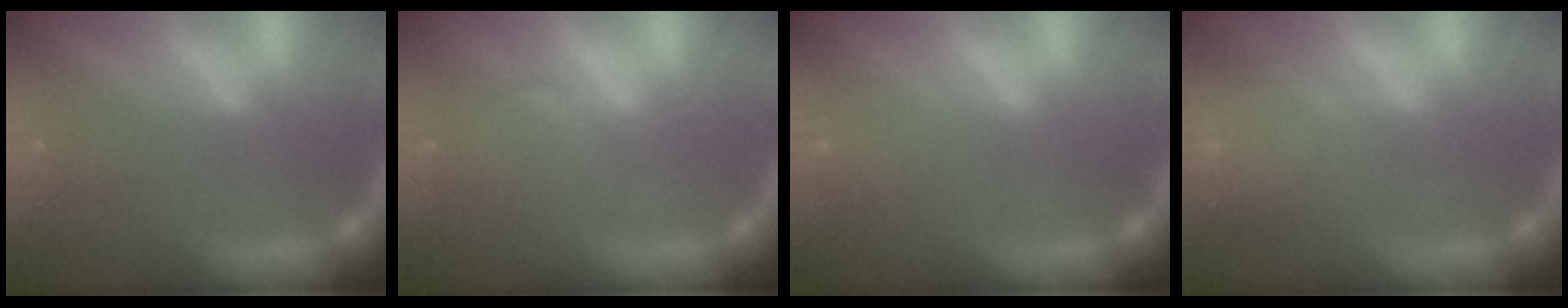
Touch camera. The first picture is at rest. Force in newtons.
{"total": 2.4}
{"total": 1.9}
{"total": 6.5}